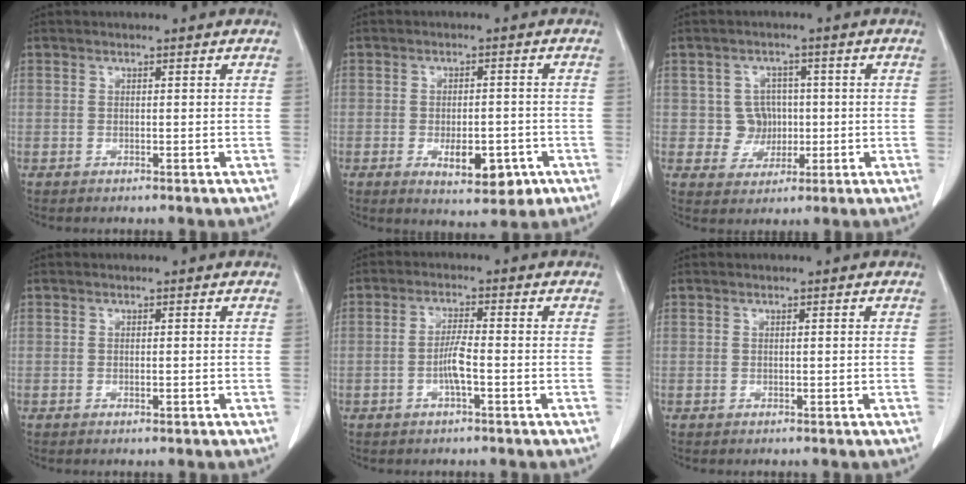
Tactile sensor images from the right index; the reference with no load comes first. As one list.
[{"total": 7.3, "force": [-2.7, 3.1, 6.0], "torque": [-0.083, -0.006, -0.028]}, {"total": 4.7, "force": [0.1, 4.6, 1.0], "torque": [-0.008, 0.012, 0.008]}, {"total": 0.7, "force": [-0.3, 0.1, 0.6], "torque": [-0.012, -0.002, -0.002]}, {"total": 3.7, "force": [-1.2, 0.2, 3.5], "torque": [-0.072, 0.002, -0.024]}, {"total": 0.0}]